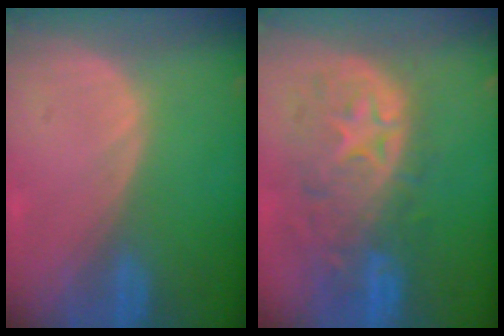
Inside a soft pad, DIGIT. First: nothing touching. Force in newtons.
{"total": 11.1, "press": 9.9, "slide": 5.1}